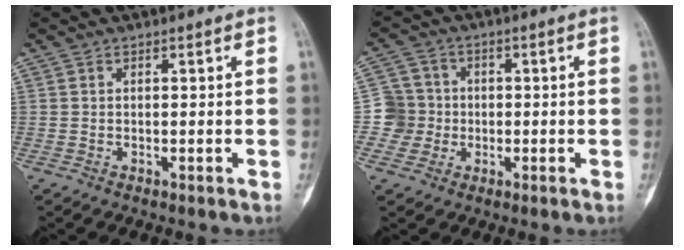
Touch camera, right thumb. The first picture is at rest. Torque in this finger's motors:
{"motor_torque": [0.23, 0.08, 0.08, -0.18, -0.12]}